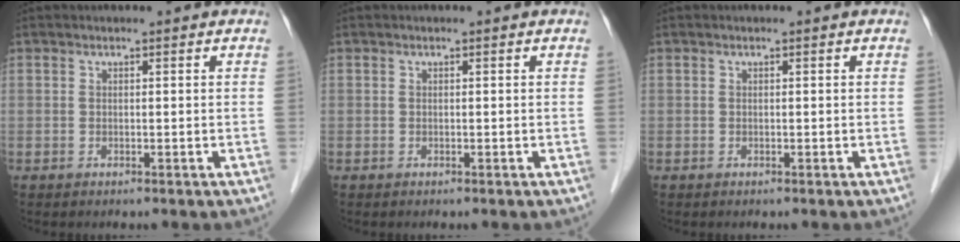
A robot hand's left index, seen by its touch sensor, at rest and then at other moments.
{"total": 0.0}
{"total": 0.0}